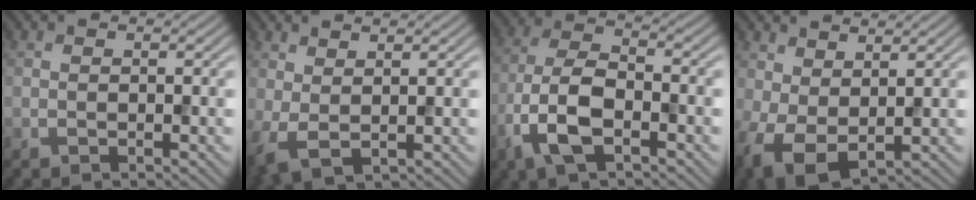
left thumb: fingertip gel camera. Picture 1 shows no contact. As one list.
[{"total": 3.3, "force": [1.3, 1.5, 2.6], "torque": [-0.071, 0.002, 0.025]}, {"total": 8.0, "force": [-3.6, 3.5, 6.1], "torque": [-0.133, 0.003, -0.083]}, {"total": 5.5, "force": [1.1, 3.2, 4.4], "torque": [-0.110, -0.005, 0.021]}]